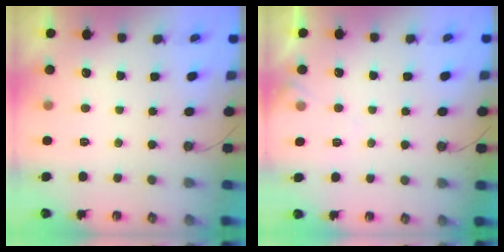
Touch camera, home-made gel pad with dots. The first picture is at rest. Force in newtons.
{"total": 5.6, "press": 5.6, "slide": 0.7}